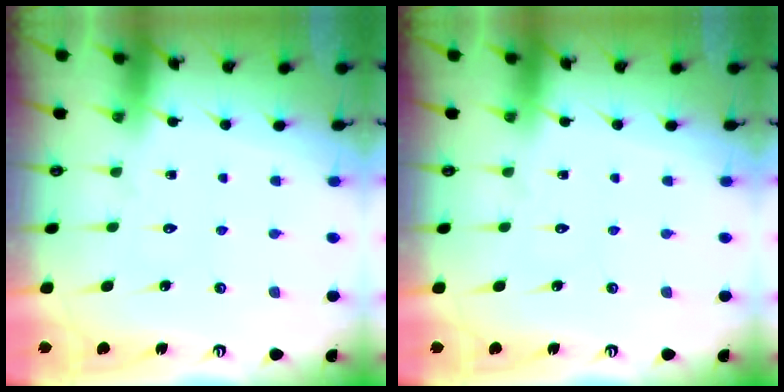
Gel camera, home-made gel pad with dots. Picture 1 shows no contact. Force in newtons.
{"total": 0.0}